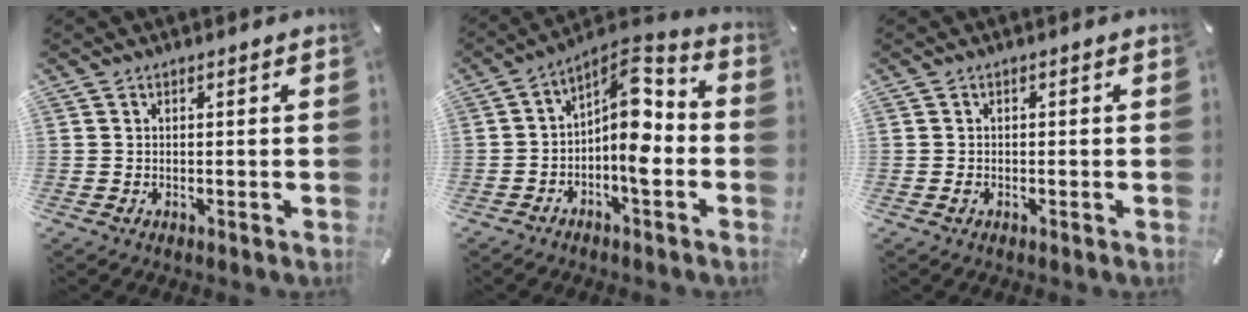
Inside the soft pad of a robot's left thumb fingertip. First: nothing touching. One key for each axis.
{"total": 10.7, "fx": -1.4, "fy": 5.2, "fz": 9.2, "tx": -0.152, "ty": -0.015, "tz": -0.029}
{"total": 0.7, "fx": -0.3, "fy": 0.5, "fz": 0.4, "tx": -0.008, "ty": 0.000, "tz": -0.007}